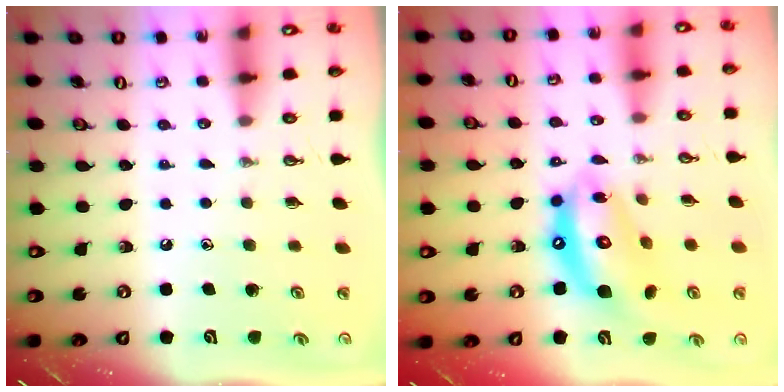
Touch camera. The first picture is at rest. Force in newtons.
{"total": 14.1, "press": 14.0, "slide": 1.6}